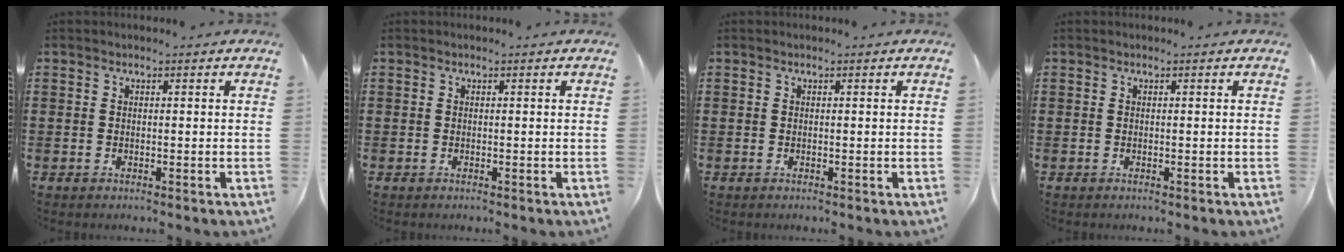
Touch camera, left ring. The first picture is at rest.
{"total": 0.0}
{"total": 0.0}
{"total": 0.0}